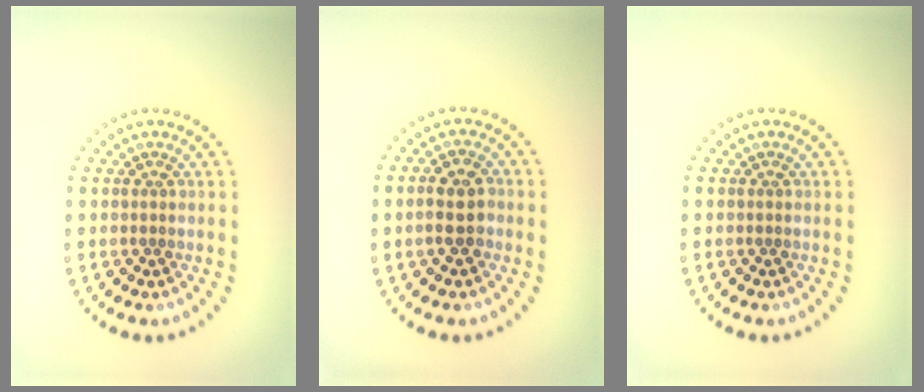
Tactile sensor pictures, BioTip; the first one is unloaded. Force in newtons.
{"total": 2.9, "press": 2.8, "slide": 0.8}
{"total": 0.0}